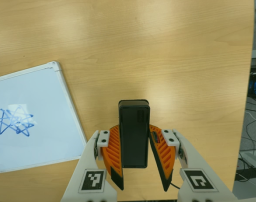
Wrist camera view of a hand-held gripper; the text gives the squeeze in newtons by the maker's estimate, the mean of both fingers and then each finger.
{"total": 5.3, "left": 5.0, "right": 5.5}